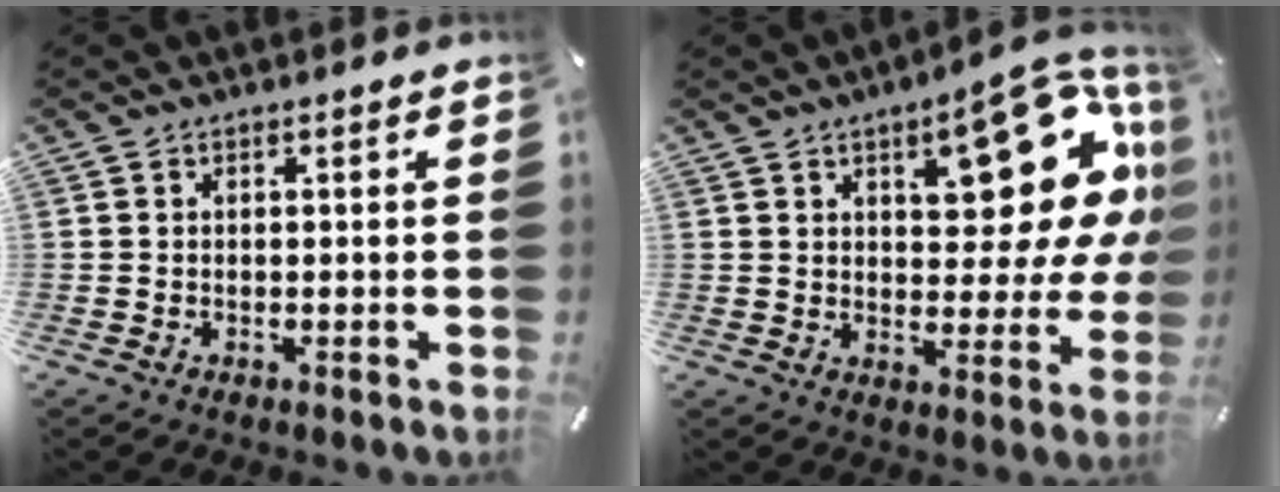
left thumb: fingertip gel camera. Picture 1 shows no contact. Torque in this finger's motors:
{"motor_torque": [2.50, 2.50, 0.40, -0.23, 0.20]}